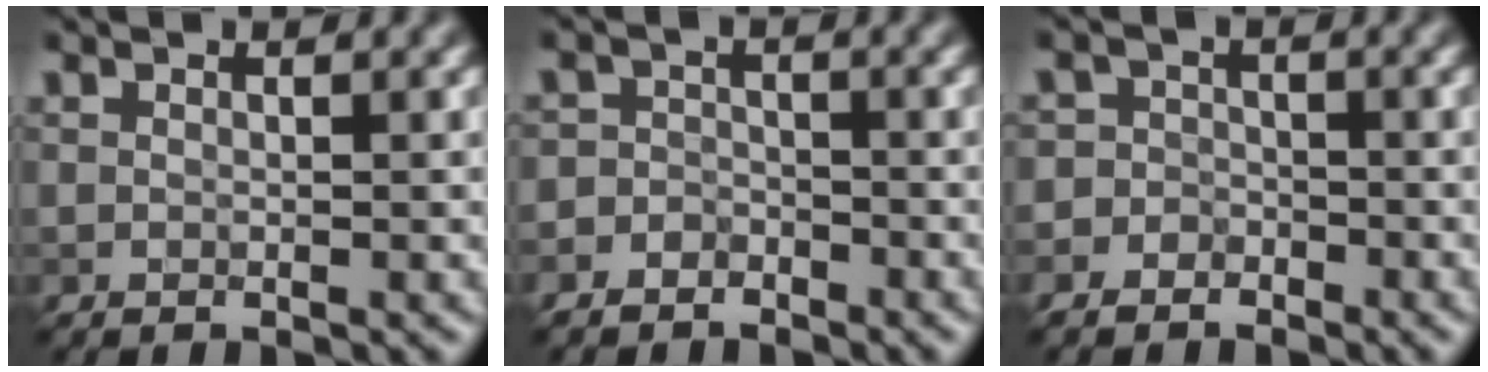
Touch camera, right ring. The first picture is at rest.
{"total": 2.9, "force": [-2.1, 2.0, 0.1], "torque": [0.033, 0.004, -0.048]}
{"total": 4.0, "force": [-2.5, 3.1, 0.0], "torque": [0.038, 0.005, -0.061]}